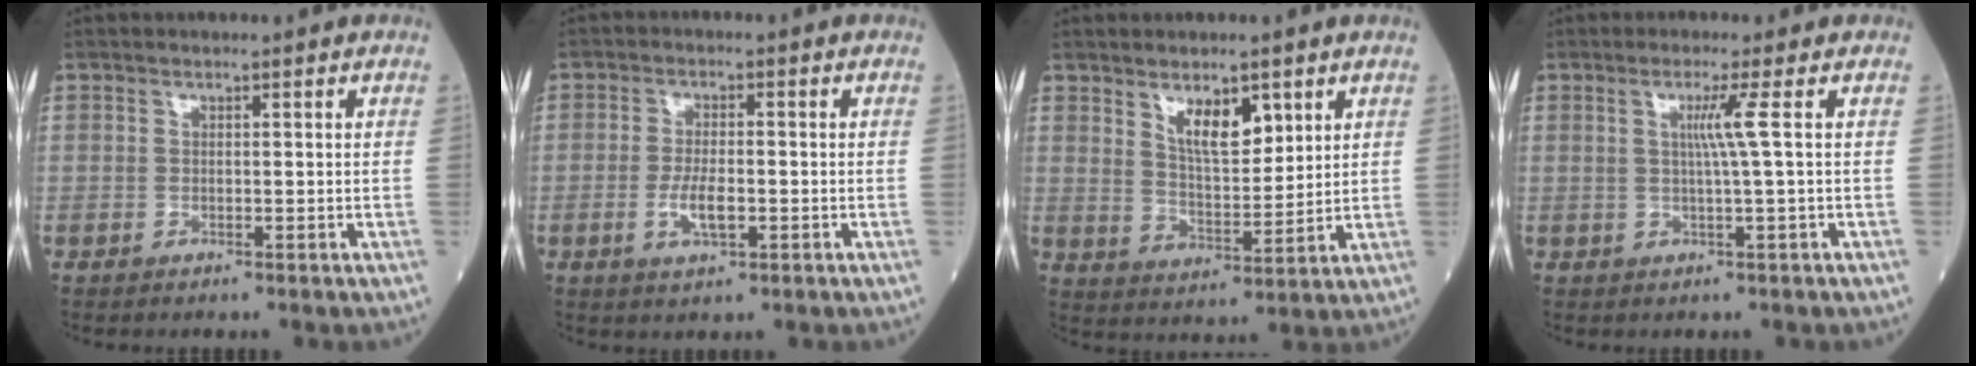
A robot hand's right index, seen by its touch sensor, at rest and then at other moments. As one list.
[{"total": 4.4, "force": [-1.2, 1.4, 4.0], "torque": [-0.077, -0.001, -0.019]}, {"total": 6.8, "force": [3.8, 2.7, 4.9], "torque": [-0.086, -0.006, 0.072]}, {"total": 3.3, "force": [0.6, -1.3, 3.0], "torque": [-0.059, -0.004, 0.014]}]